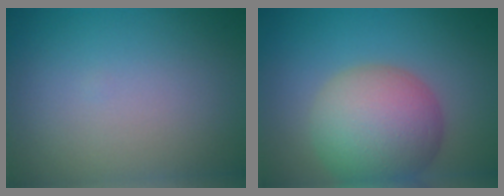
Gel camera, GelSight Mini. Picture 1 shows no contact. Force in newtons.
{"total": 9.1, "press": 9.1, "slide": 0.6}